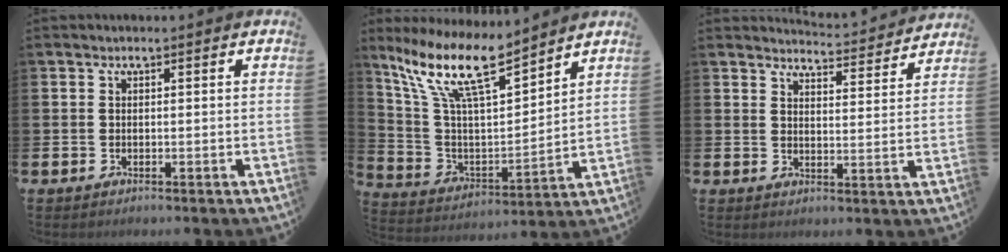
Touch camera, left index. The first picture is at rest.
{"total": 13.0, "force": [10.2, 2.8, 7.5], "torque": [-0.182, -0.048, 0.179]}
{"total": 4.5, "force": [4.5, 0.0, 0.1], "torque": [-0.003, -0.040, 0.076]}